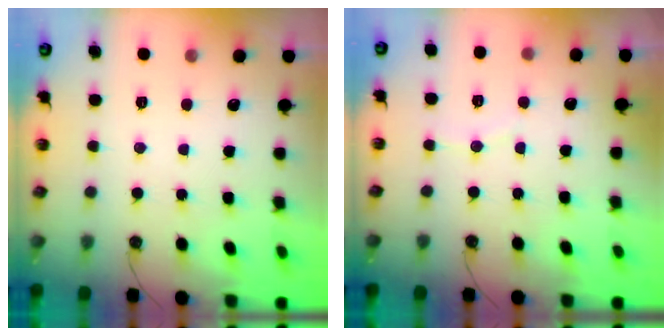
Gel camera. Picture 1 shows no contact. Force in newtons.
{"total": 4.8, "press": 4.7, "slide": 0.8}